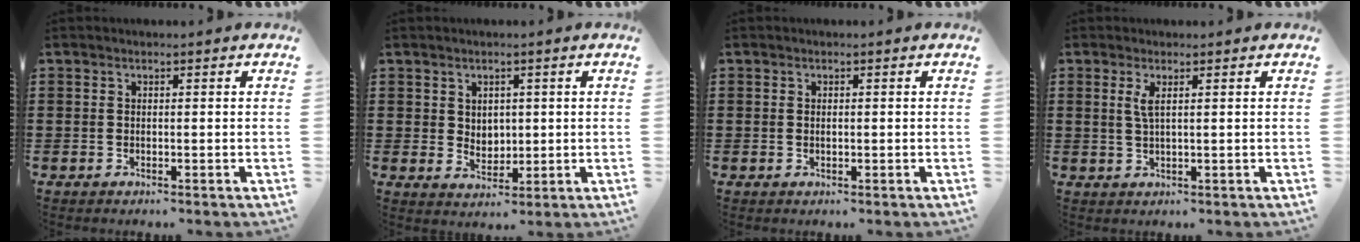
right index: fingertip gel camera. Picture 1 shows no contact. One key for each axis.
{"total": 2.9, "fx": 1.3, "fy": 2.5, "fz": 0.8, "tx": -0.016, "ty": 0.009, "tz": 0.022}
{"total": 0.7, "fx": 0.1, "fy": 0.2, "fz": 0.6, "tx": -0.015, "ty": -0.004, "tz": 0.002}
{"total": 2.0, "fx": 0.7, "fy": 0.3, "fz": 1.8, "tx": -0.041, "ty": 0.002, "tz": 0.012}